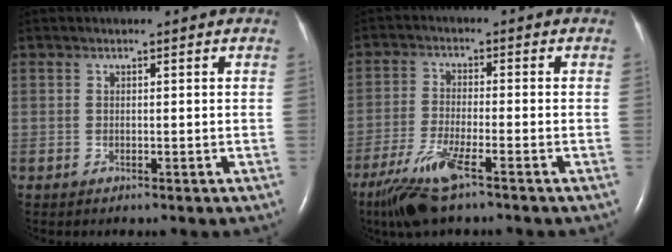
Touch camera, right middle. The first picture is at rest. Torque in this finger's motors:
{"motor_torque": [0.88, -0.79, 0.15, 0.06]}